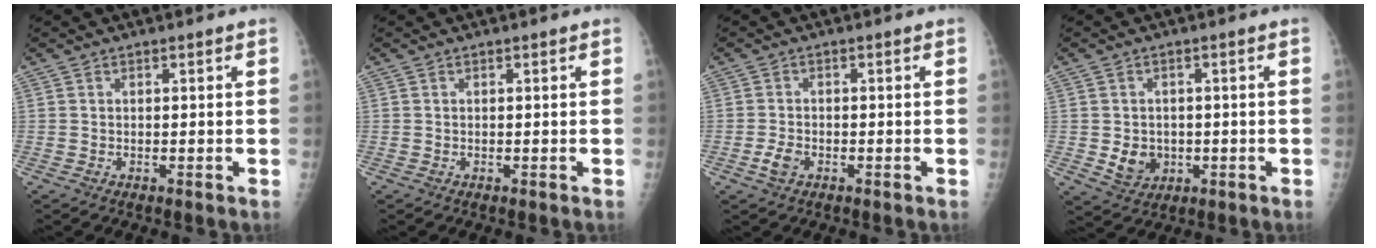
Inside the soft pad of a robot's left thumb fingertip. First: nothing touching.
{"total": 0.0}
{"total": 2.7, "force": [-1.2, 1.7, 1.7], "torque": [-0.036, 0.004, -0.023]}
{"total": 5.2, "force": [-0.8, 4.4, 2.6], "torque": [-0.022, 0.002, -0.002]}